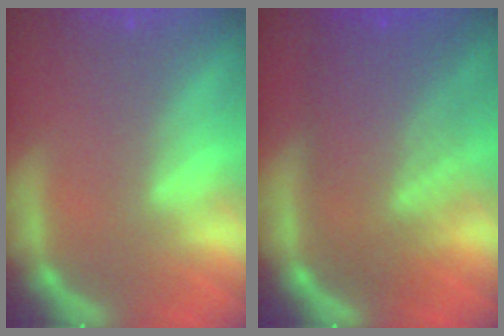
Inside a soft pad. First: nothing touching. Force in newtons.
{"total": 9.1}